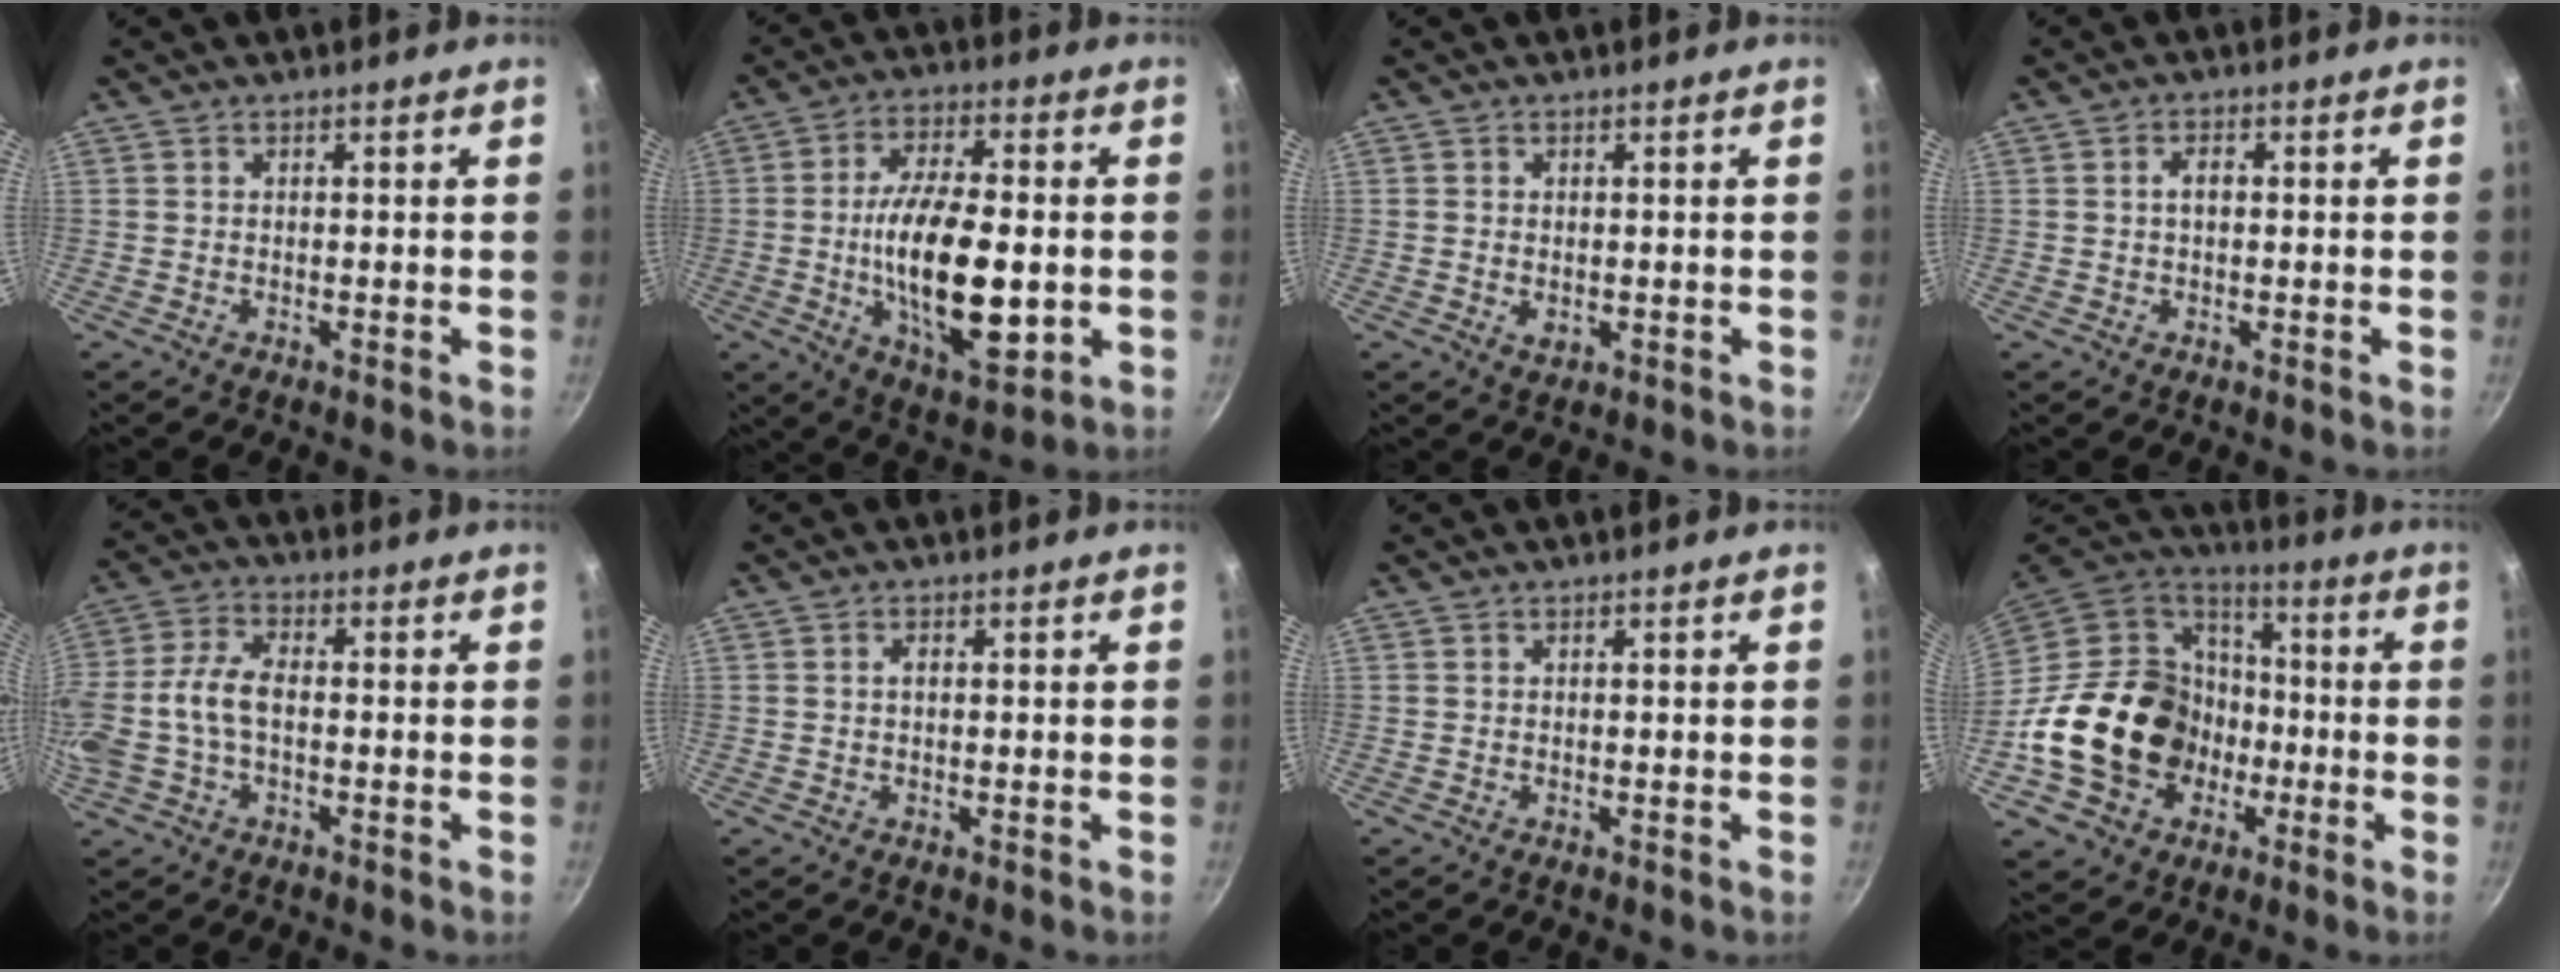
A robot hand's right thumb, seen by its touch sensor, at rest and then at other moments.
{"total": 19.2, "force": [-2.2, 8.2, 17.2], "torque": [-0.291, 0.005, -0.033]}
{"total": 1.9, "force": [-0.2, 1.4, 1.3], "torque": [-0.023, -0.003, 0.000]}
{"total": 2.1, "force": [0.1, 1.3, 1.7], "torque": [-0.025, 0.008, 0.001]}
{"total": 10.9, "force": [-1.6, 6.2, 8.9], "torque": [-0.191, 0.024, -0.043]}
{"total": 1.0, "force": [0.1, 0.6, 0.8], "torque": [-0.014, 0.004, 0.001]}
{"total": 0.0}
{"total": 25.1, "force": [-5.5, 20.0, 14.2], "torque": [-0.240, 0.058, -0.083]}